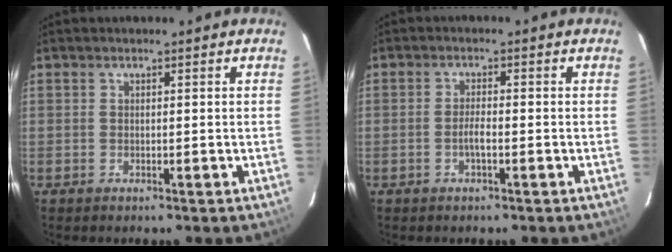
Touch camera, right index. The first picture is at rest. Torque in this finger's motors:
{"motor_torque": [0.38, -0.20, 0.16, 0.05]}